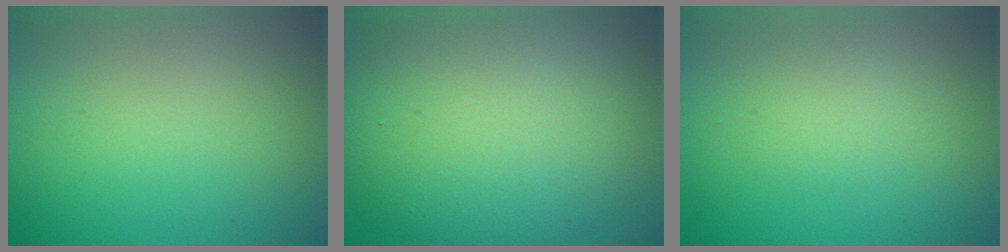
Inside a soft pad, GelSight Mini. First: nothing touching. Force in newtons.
{"total": 11.8, "press": 11.8, "slide": 0.8}
{"total": 1.4, "press": 1.4, "slide": 0.0}